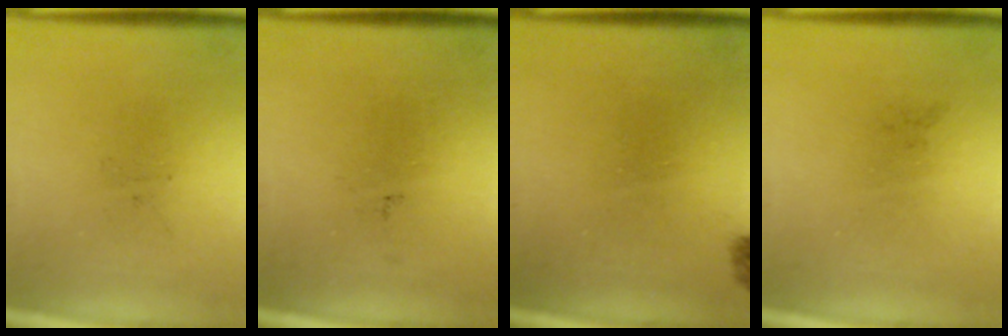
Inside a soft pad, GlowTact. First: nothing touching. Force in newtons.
{"total": 0.0}
{"total": 1.4}
{"total": 0.0}